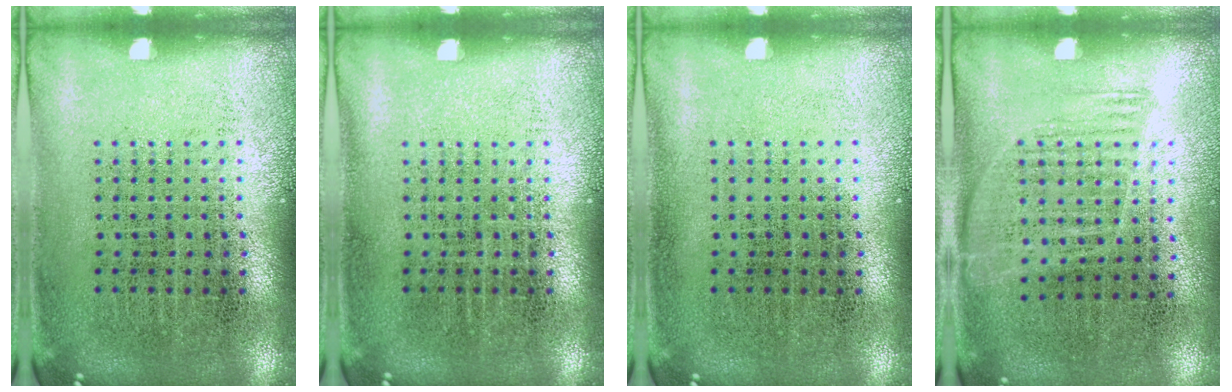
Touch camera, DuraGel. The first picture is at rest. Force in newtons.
{"total": 0.0}
{"total": 0.0}
{"total": 1.1, "press": 0.9, "slide": 0.6}